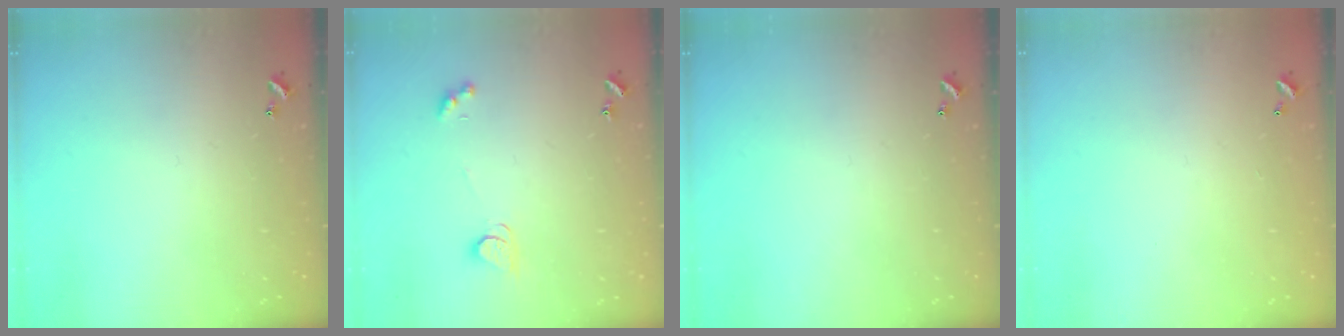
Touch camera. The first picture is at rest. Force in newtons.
{"total": 2.5, "press": 2.4, "slide": 0.3}
{"total": 0.0}
{"total": 2.9, "press": 2.9, "slide": 0.1}